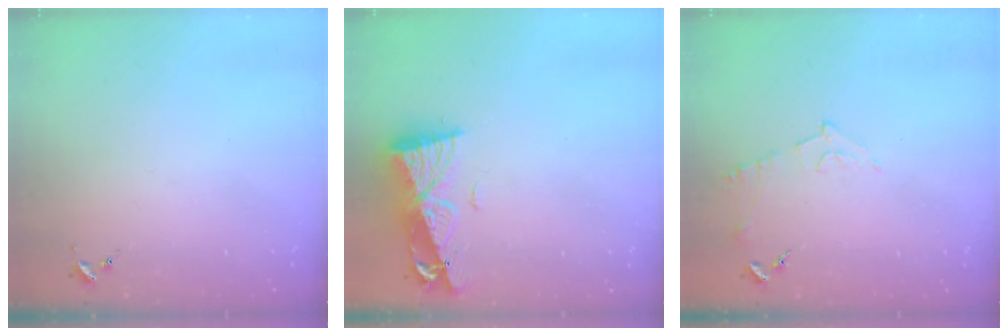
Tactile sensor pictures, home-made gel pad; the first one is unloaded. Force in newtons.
{"total": 10.1, "press": 10.0, "slide": 1.2}
{"total": 5.4, "press": 5.3, "slide": 1.2}